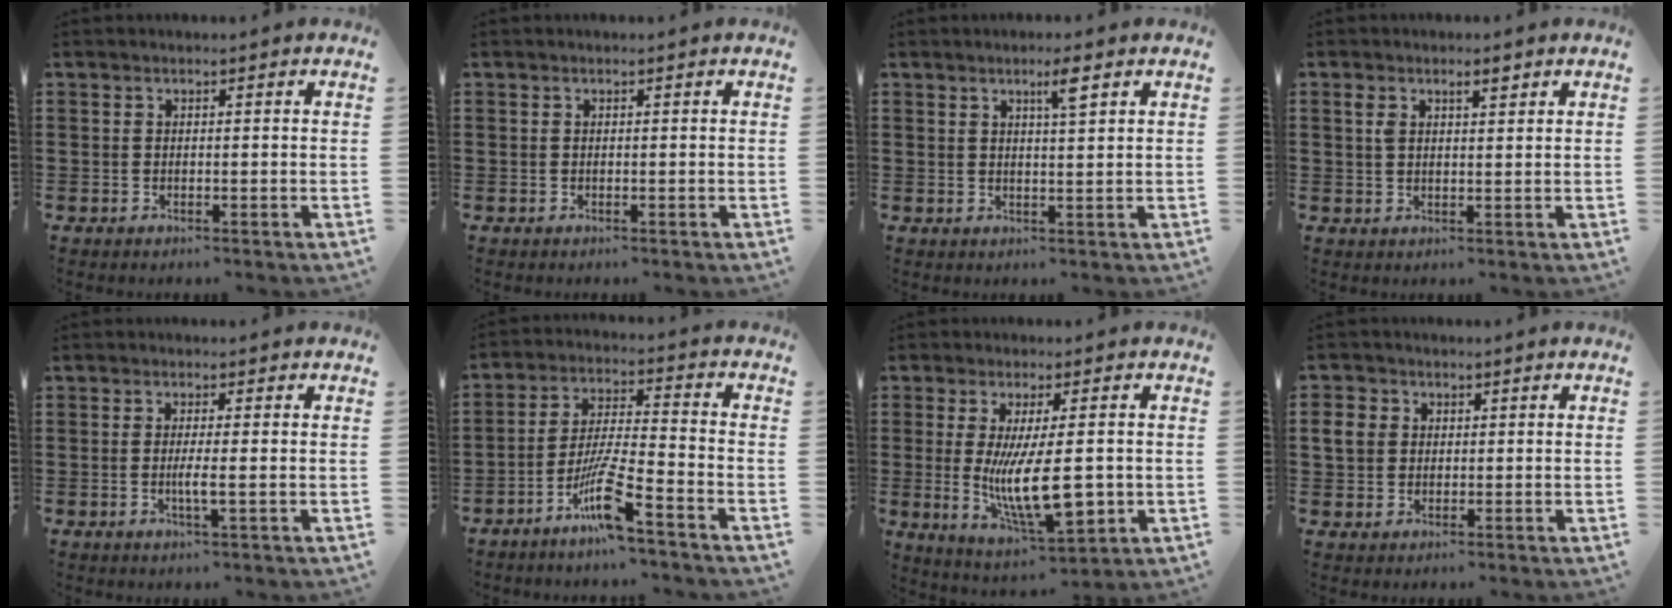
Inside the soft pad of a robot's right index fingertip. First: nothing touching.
{"total": 0.0}
{"total": 3.2, "force": [2.0, 0.2, 2.5], "torque": [-0.045, -0.003, 0.031]}
{"total": 2.8, "force": [1.5, 1.1, 2.1], "torque": [-0.046, 0.005, 0.025]}
{"total": 2.4, "force": [-0.3, -0.1, 2.4], "torque": [-0.043, -0.007, -0.007]}
{"total": 9.2, "force": [-6.2, 0.4, 6.8], "torque": [-0.150, -0.013, -0.123]}
{"total": 12.6, "force": [-0.6, 4.0, 11.9], "torque": [-0.220, -0.021, -0.011]}
{"total": 3.6, "force": [0.5, 3.3, 1.4], "torque": [-0.047, 0.007, 0.006]}